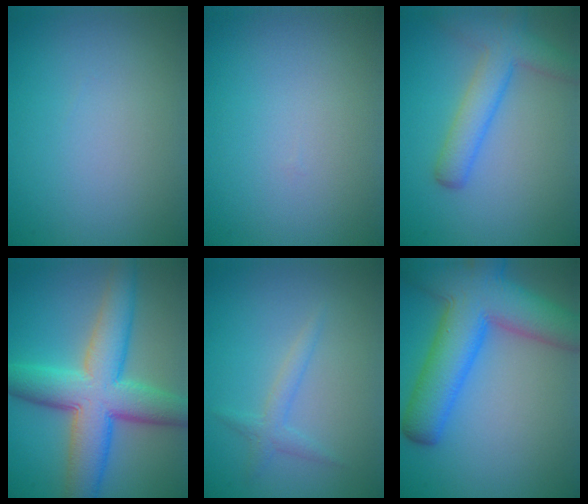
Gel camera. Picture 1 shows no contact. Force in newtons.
{"total": 0.0}
{"total": 4.3, "press": 4.3, "slide": 0.2}
{"total": 9.8, "press": 9.8, "slide": 0.4}
{"total": 1.5, "press": 1.5, "slide": 0.1}
{"total": 9.8, "press": 9.8, "slide": 0.6}